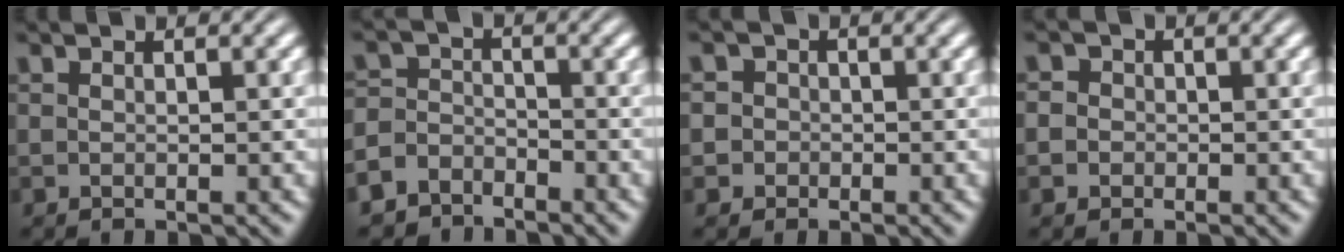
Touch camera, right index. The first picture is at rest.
{"total": 4.6, "force": [-3.5, 3.0, 0.6], "torque": [0.000, -0.019, -0.061]}
{"total": 3.1, "force": [-0.7, 3.0, 0.3], "torque": [-0.005, -0.002, -0.022]}
{"total": 1.9, "force": [-0.4, 1.9, 0.2], "torque": [0.001, 0.002, -0.016]}